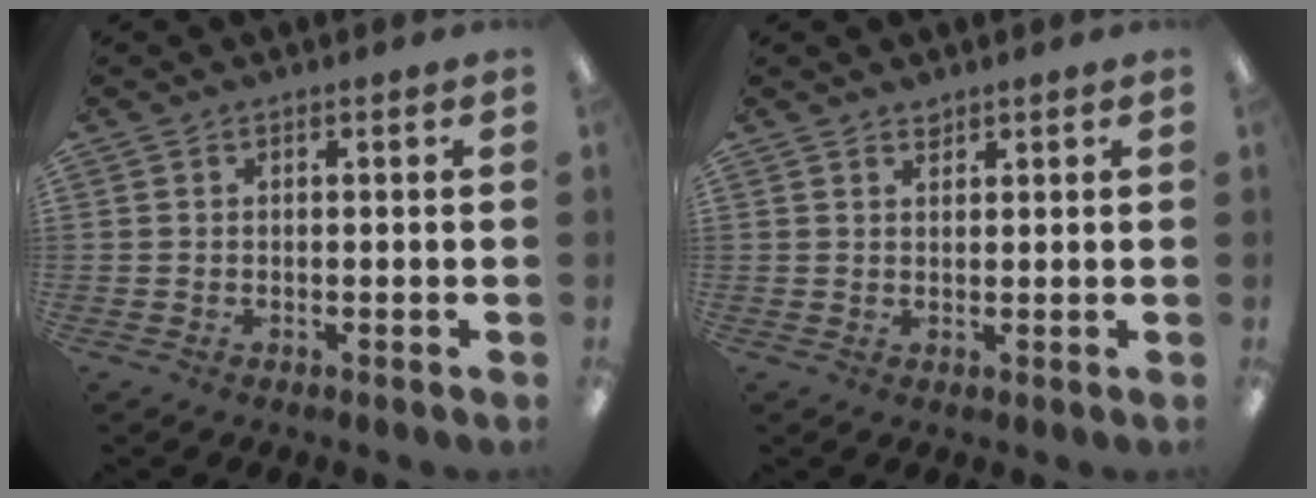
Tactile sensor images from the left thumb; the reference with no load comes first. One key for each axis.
{"total": 1.4, "fx": 1.3, "fy": 0.5, "fz": 0.1, "tx": 0.005, "ty": -0.006, "tz": 0.024}